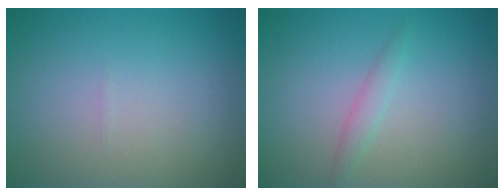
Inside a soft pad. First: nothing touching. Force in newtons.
{"total": 1.2, "press": 1.2, "slide": 0.1}